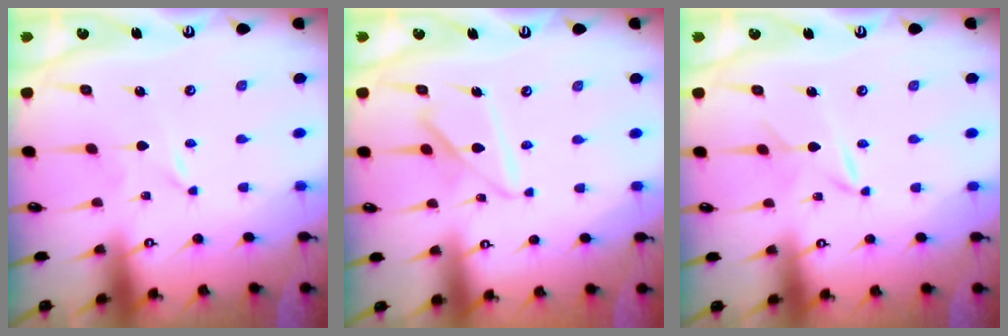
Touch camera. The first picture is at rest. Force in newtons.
{"total": 10.2, "press": 10.1, "slide": 0.9}
{"total": 2.3, "press": 2.3, "slide": 0.2}